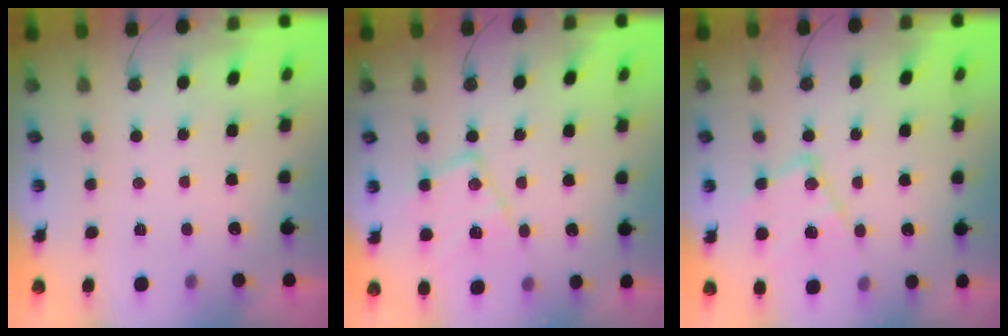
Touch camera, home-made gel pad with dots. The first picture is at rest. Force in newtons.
{"total": 14.4, "press": 14.3, "slide": 1.0}
{"total": 14.7, "press": 14.6, "slide": 1.3}